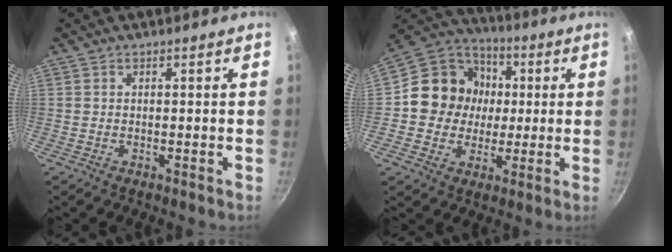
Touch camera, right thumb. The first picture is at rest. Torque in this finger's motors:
{"motor_torque": [1.14, 2.08, 0.52, -0.42, 0.08]}